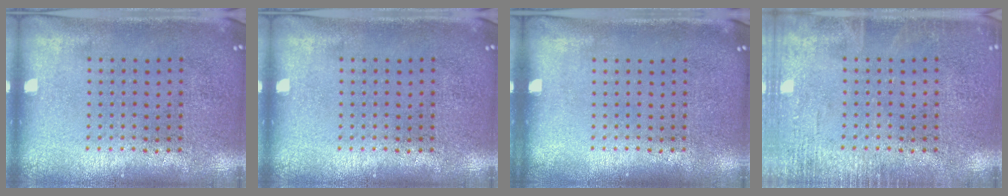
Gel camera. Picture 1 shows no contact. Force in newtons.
{"total": 0.0}
{"total": 0.0}
{"total": 2.2, "press": 2.2, "slide": 0.3}